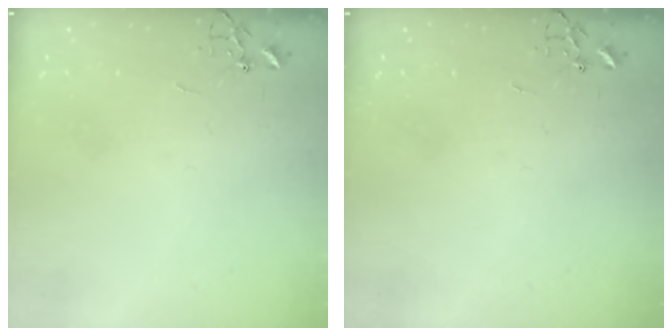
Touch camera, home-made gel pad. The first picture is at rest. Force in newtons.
{"total": 0.0}